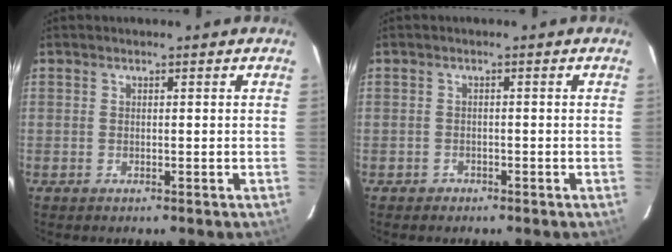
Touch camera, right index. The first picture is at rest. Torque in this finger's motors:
{"motor_torque": [0.25, -0.21, 0.07, 0.00]}